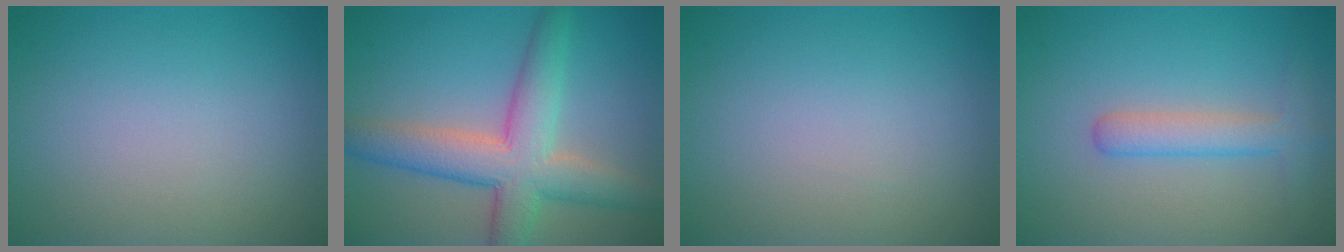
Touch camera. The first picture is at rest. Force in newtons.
{"total": 7.1, "press": 7.1, "slide": 0.2}
{"total": 0.0}
{"total": 3.0, "press": 3.0, "slide": 0.0}